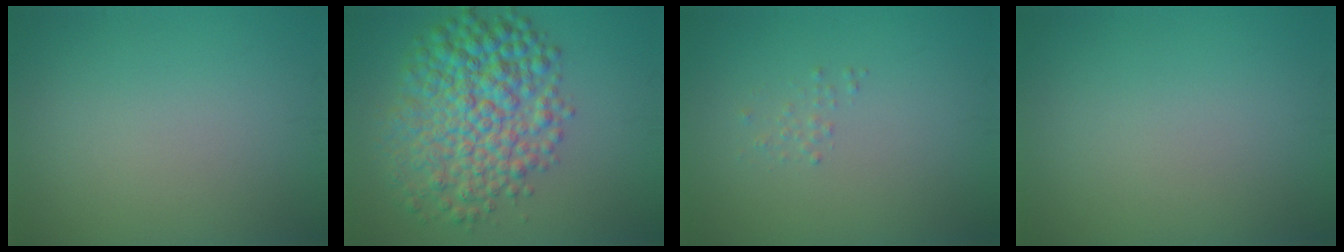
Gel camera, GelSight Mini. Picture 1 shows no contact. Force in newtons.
{"total": 8.4, "press": 8.4, "slide": 0.0}
{"total": 0.6, "press": 0.6, "slide": 0.1}
{"total": 0.0}